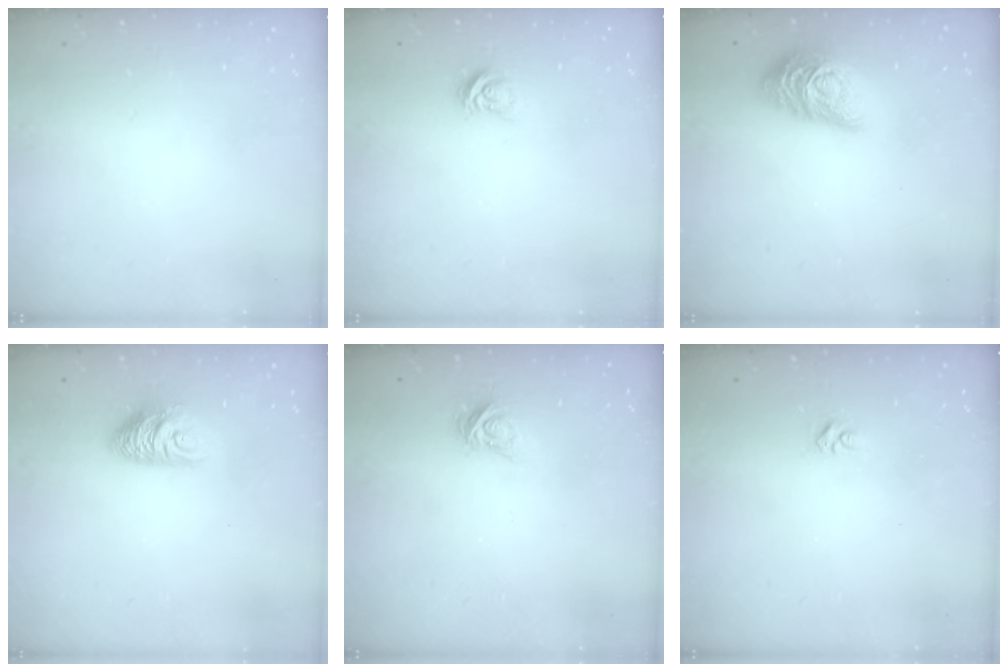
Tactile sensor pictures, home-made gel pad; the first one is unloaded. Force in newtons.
{"total": 2.9, "press": 2.8, "slide": 0.4}
{"total": 14.7, "press": 14.7, "slide": 0.9}
{"total": 8.5, "press": 8.5, "slide": 0.7}
{"total": 6.2, "press": 6.2, "slide": 0.6}
{"total": 2.8, "press": 2.8, "slide": 0.4}